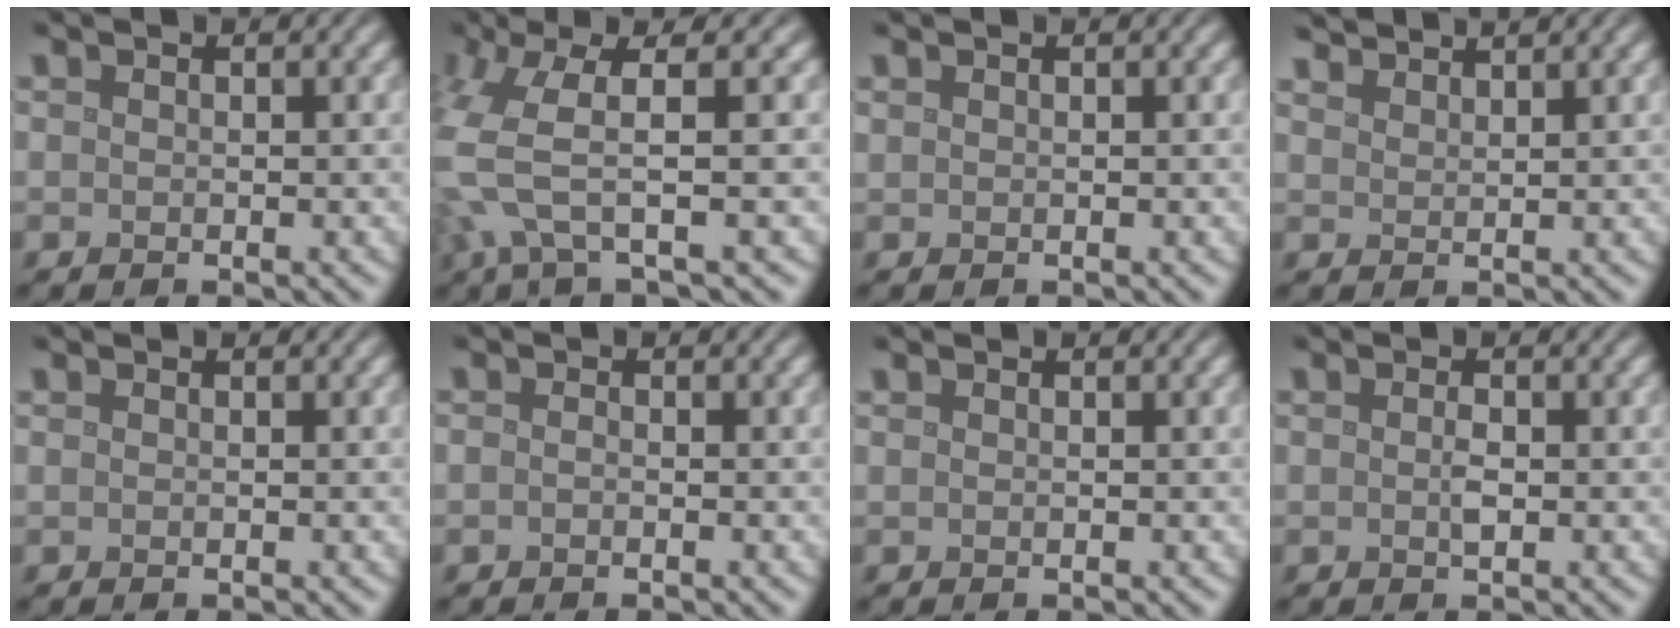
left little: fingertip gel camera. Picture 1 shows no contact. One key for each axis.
{"total": 6.7, "fx": 0.4, "fy": 1.3, "fz": 6.6, "tx": -0.159, "ty": 0.002, "tz": 0.004}
{"total": 0.0}
{"total": 2.6, "fx": 2.5, "fy": 0.2, "fz": 0.5, "tx": -0.004, "ty": 0.004, "tz": 0.043}
{"total": 0.0}
{"total": 0.5, "fx": -0.3, "fy": 0.2, "fz": 0.4, "tx": -0.010, "ty": -0.001, "tz": -0.006}
{"total": 0.0}
{"total": 1.1, "fx": -0.1, "fy": 0.4, "fz": 1.0, "tx": -0.022, "ty": -0.001, "tz": 0.000}